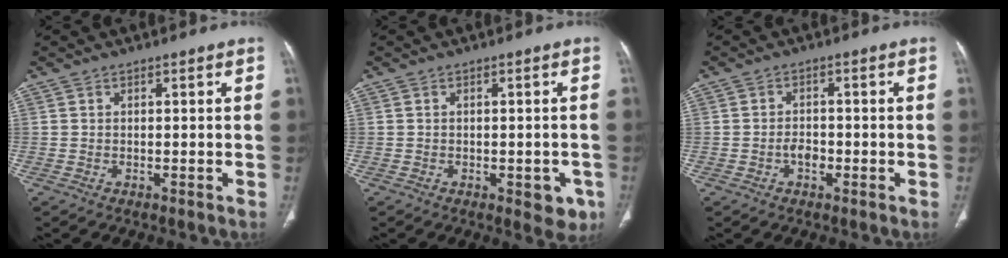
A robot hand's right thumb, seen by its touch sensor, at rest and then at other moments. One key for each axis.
{"total": 4.8, "fx": -2.0, "fy": 2.5, "fz": 3.6, "tx": -0.019, "ty": 0.002, "tz": -0.019}
{"total": 2.7, "fx": -0.9, "fy": 1.8, "fz": 1.7, "tx": -0.018, "ty": 0.009, "tz": -0.018}